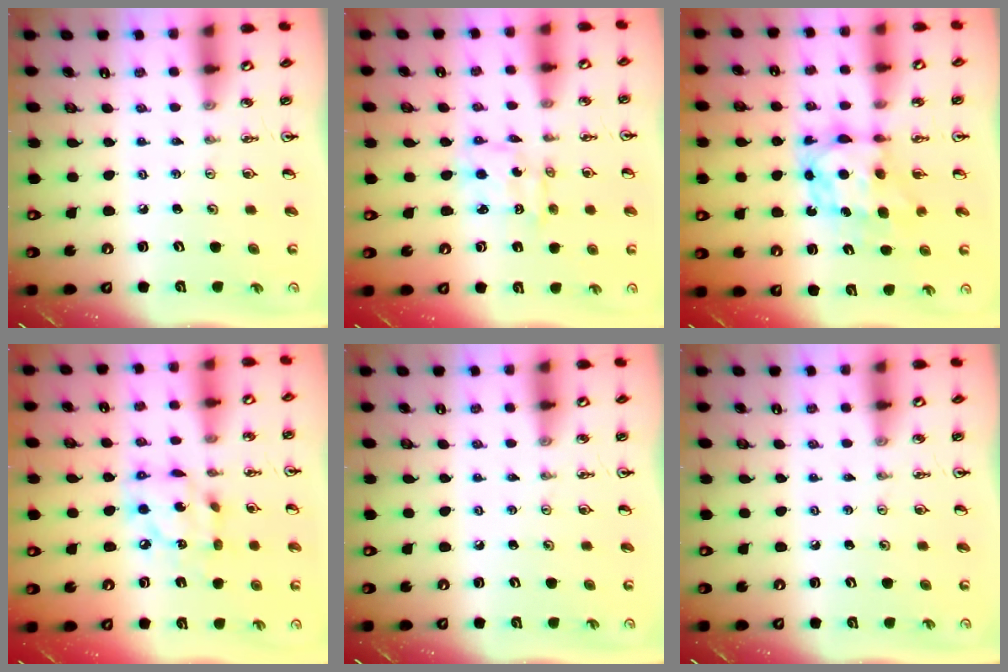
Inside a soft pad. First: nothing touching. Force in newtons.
{"total": 2.7, "press": 2.7, "slide": 0.2}
{"total": 7.4, "press": 7.4, "slide": 0.7}
{"total": 11.9, "press": 11.9, "slide": 0.8}
{"total": 0.0}
{"total": 0.0}